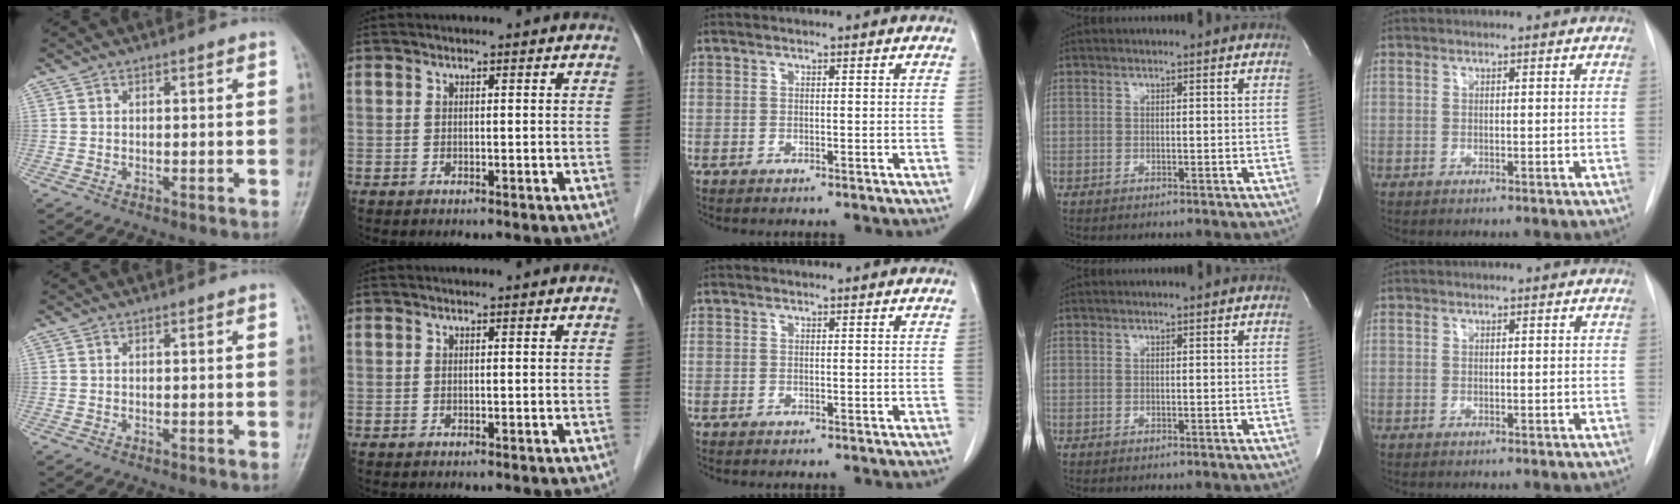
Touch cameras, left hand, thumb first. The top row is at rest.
{}